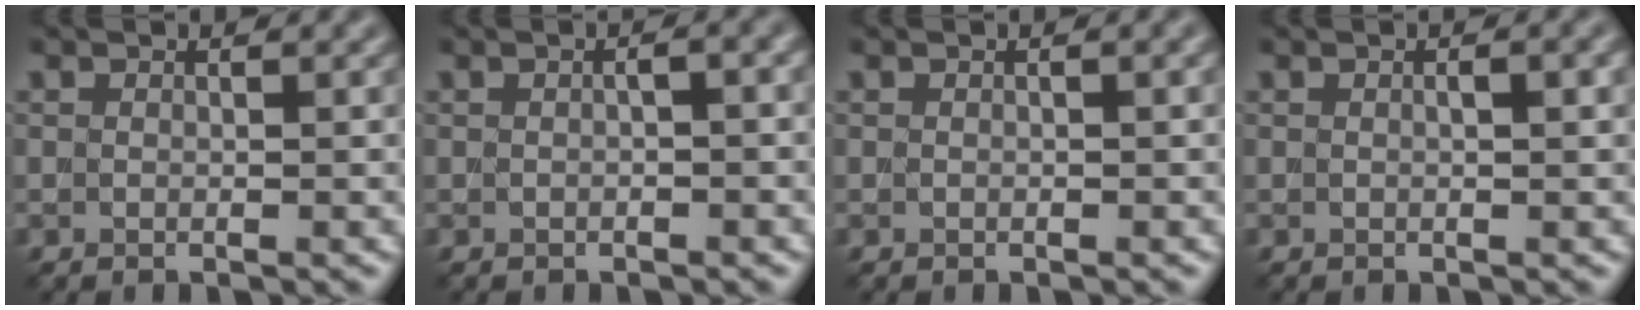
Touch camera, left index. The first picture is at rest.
{"total": 2.1, "force": [0.2, 0.7, 1.9], "torque": [-0.017, 0.007, 0.001]}
{"total": 1.0, "force": [0.1, 0.4, 0.9], "torque": [-0.010, 0.000, 0.000]}
{"total": 2.0, "force": [0.5, 0.7, 1.8], "torque": [-0.014, 0.002, 0.001]}